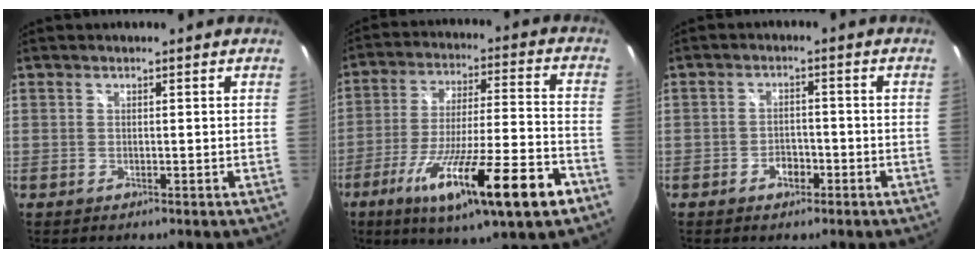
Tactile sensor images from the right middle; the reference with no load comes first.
{"total": 22.5, "force": [-12.2, 2.7, 18.7], "torque": [-0.329, -0.067, -0.194]}
{"total": 2.8, "force": [-1.5, 2.0, 1.3], "torque": [-0.027, 0.007, -0.020]}